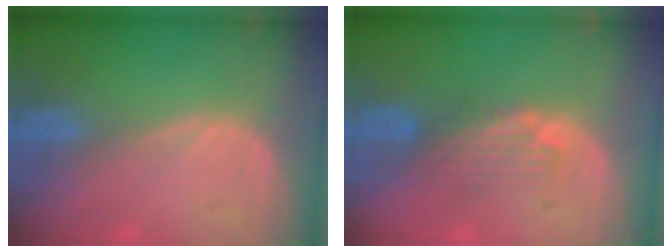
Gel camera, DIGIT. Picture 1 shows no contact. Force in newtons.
{"total": 4.0, "press": 3.6, "slide": 1.8}